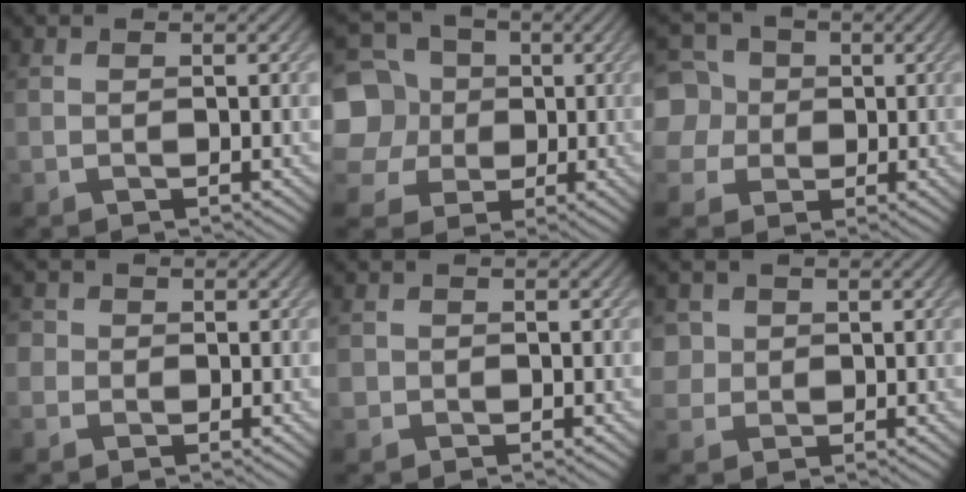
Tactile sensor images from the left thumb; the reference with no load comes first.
{"total": 10.1, "force": [0.9, 9.1, 4.4], "torque": [-0.158, 0.007, -0.004]}
{"total": 7.0, "force": [0.7, 6.4, 2.8], "torque": [-0.095, 0.016, -0.003]}
{"total": 2.5, "force": [0.5, 2.4, 0.6], "torque": [-0.013, 0.004, -0.008]}
{"total": 1.0, "force": [-0.1, 1.0, 0.1], "torque": [0.000, -0.004, -0.005]}
{"total": 2.8, "force": [0.8, 2.6, 0.6], "torque": [-0.026, -0.003, 0.021]}